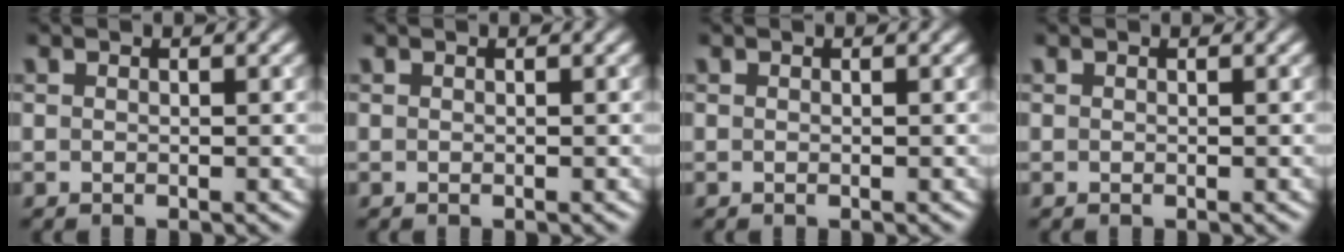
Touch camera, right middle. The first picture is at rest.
{"total": 0.0}
{"total": 0.0}
{"total": 0.0}